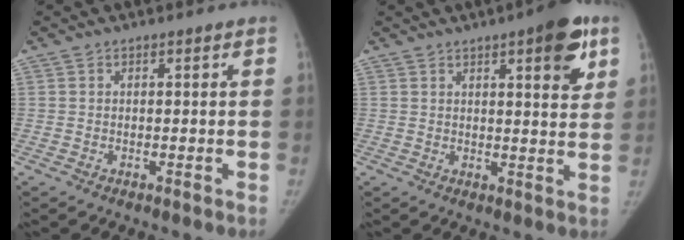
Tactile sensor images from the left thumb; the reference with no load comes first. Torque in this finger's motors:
{"motor_torque": [1.87, 1.74, 0.92, -0.15, 0.04]}